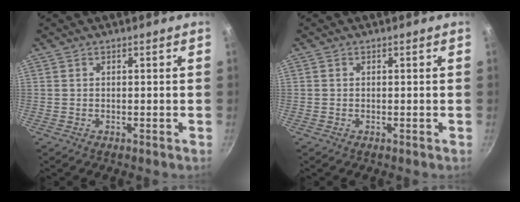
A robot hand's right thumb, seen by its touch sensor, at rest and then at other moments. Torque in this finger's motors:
{"motor_torque": [-0.05, -0.17, -0.18, 0.16, 0.04]}